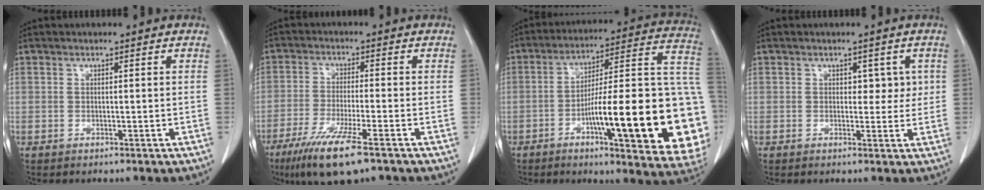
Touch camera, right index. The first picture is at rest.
{"total": 10.3, "force": [-6.6, 0.9, 7.9], "torque": [-0.146, -0.028, -0.109]}
{"total": 28.9, "force": [-7.0, 3.8, 27.8], "torque": [-0.286, 0.008, -0.101]}
{"total": 2.6, "force": [0.7, 1.9, 1.7], "torque": [-0.007, 0.003, 0.007]}